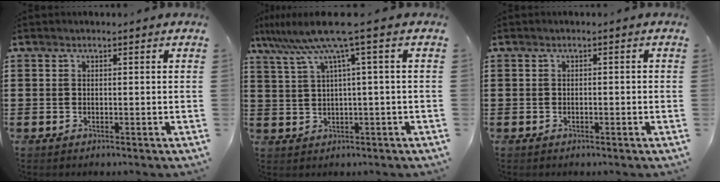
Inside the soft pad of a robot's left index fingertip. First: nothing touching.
{"total": 7.9, "force": [3.4, -0.8, 7.1], "torque": [-0.158, -0.023, 0.050]}
{"total": 0.8, "force": [-0.6, 0.2, 0.4], "torque": [-0.011, -0.003, -0.012]}